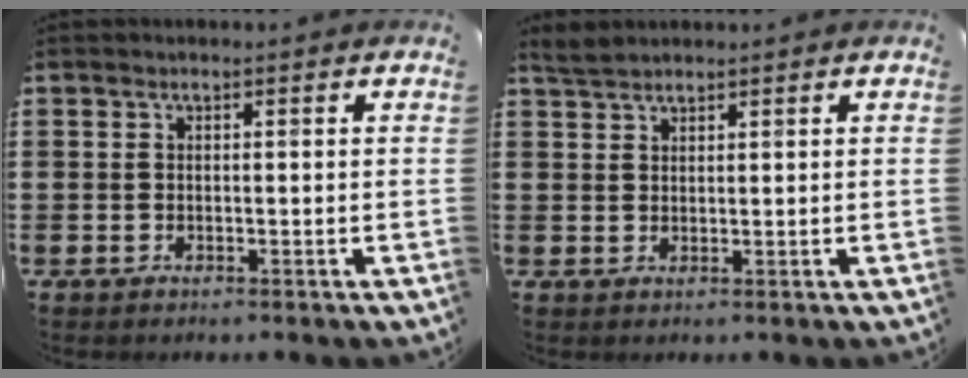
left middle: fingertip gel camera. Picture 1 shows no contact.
{"total": 2.0, "force": [1.9, 0.4, 0.4], "torque": [-0.012, 0.004, 0.038]}